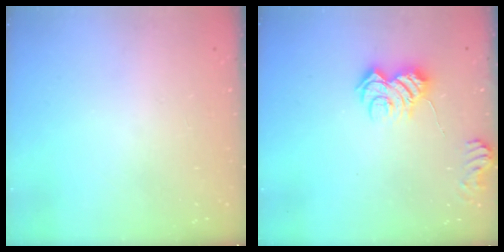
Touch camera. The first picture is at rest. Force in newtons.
{"total": 8.5, "press": 8.5, "slide": 0.8}